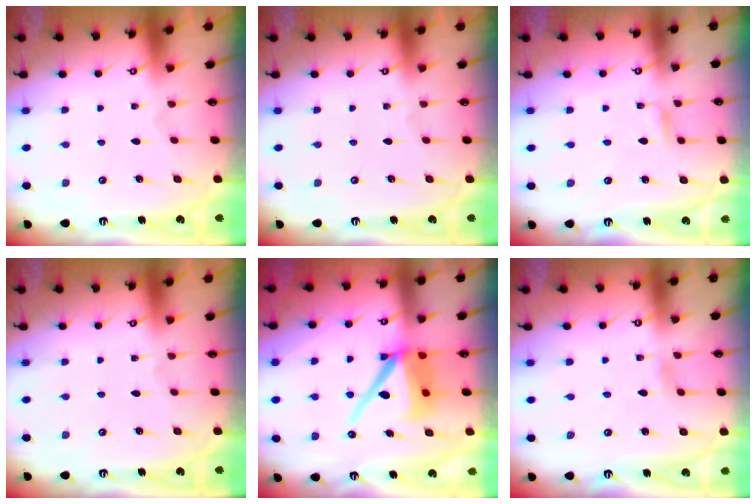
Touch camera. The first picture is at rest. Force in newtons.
{"total": 0.0}
{"total": 2.5, "press": 2.5, "slide": 0.3}
{"total": 0.0}
{"total": 12.6, "press": 12.5, "slide": 1.6}
{"total": 1.5, "press": 1.5, "slide": 0.2}